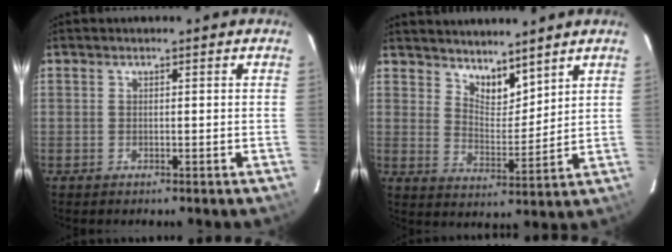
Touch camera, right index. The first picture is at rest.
{"total": 6.9, "force": [5.9, 2.6, 2.6], "torque": [-0.031, -0.004, 0.106]}